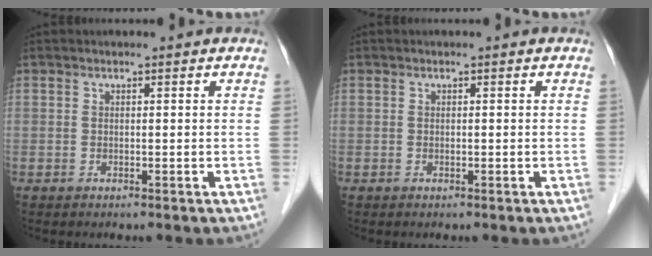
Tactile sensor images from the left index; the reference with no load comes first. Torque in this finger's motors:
{"motor_torque": [-0.04, 0.08, 0.00, -0.01]}